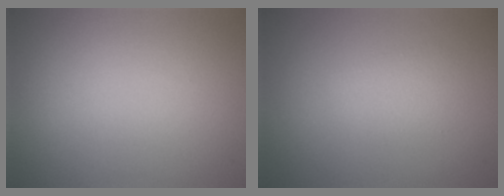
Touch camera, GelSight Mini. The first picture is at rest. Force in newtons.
{"total": 1.4, "press": 1.4, "slide": 0.1}